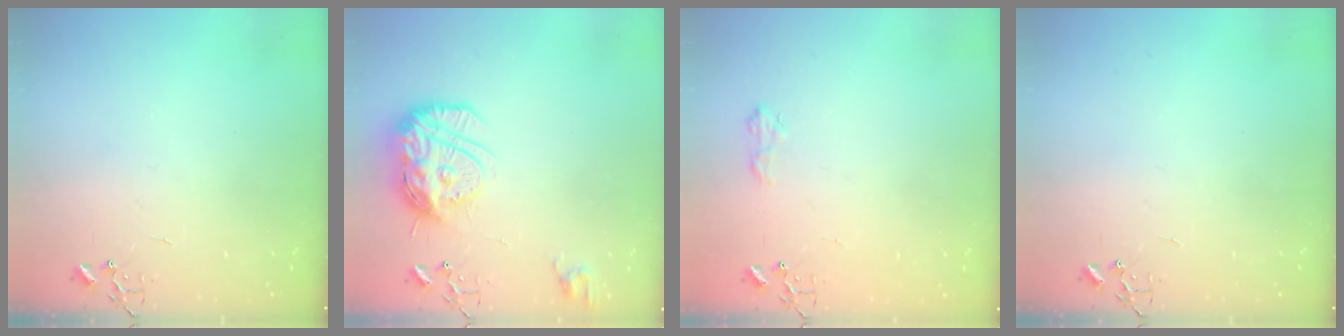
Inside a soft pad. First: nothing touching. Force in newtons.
{"total": 15.8, "press": 15.8, "slide": 1.4}
{"total": 7.6, "press": 7.6, "slide": 0.9}
{"total": 0.0}